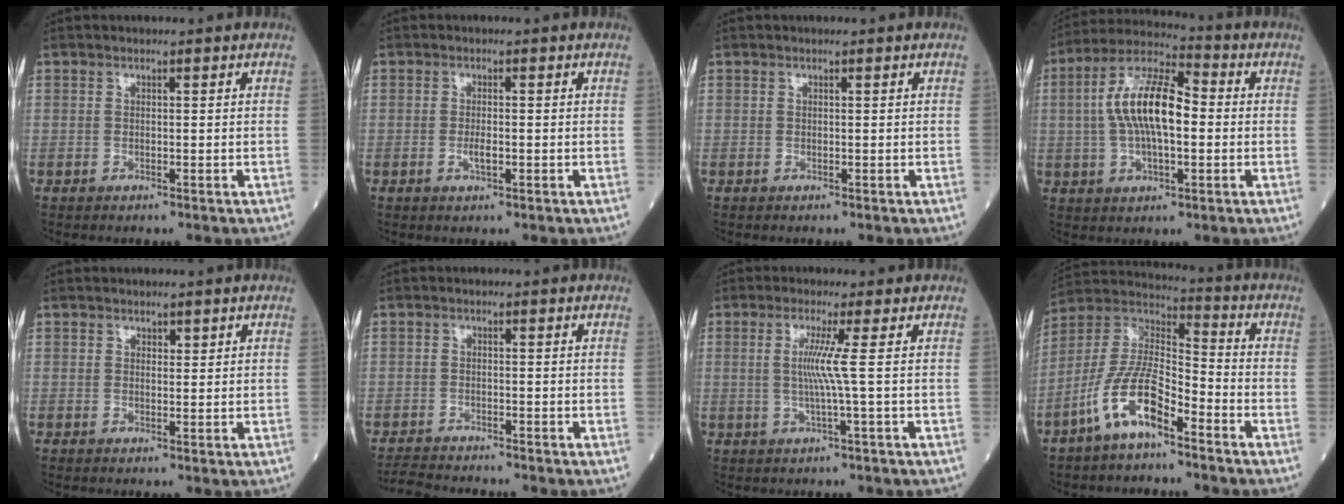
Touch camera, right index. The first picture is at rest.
{"total": 1.7, "force": [-0.5, 0.4, 1.6], "torque": [-0.030, 0.000, -0.007]}
{"total": 0.0}
{"total": 12.4, "force": [0.4, 4.3, 11.6], "torque": [-0.235, 0.022, 0.001]}
{"total": 0.9, "force": [0.7, 0.5, 0.4], "torque": [-0.003, -0.003, 0.008]}
{"total": 4.2, "force": [-4.1, 0.3, 0.7], "torque": [-0.014, -0.019, -0.072]}
{"total": 4.1, "force": [0.3, -1.5, 3.9], "torque": [-0.079, -0.005, 0.005]}
{"total": 11.2, "force": [-6.3, 3.3, 8.7], "torque": [-0.187, 0.007, -0.125]}